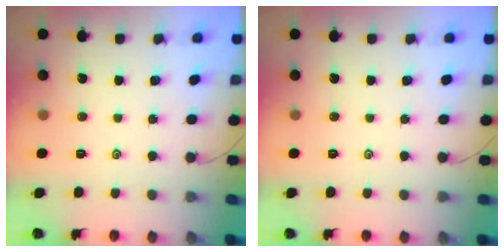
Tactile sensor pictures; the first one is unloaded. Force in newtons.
{"total": 0.0}